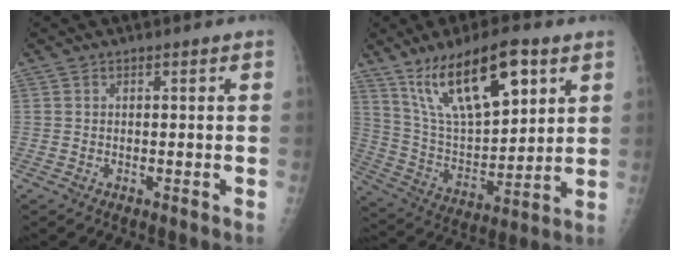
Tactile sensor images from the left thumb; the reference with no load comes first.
{"total": 19.0, "force": [10.4, 7.4, 14.1], "torque": [-0.205, -0.040, 0.199]}